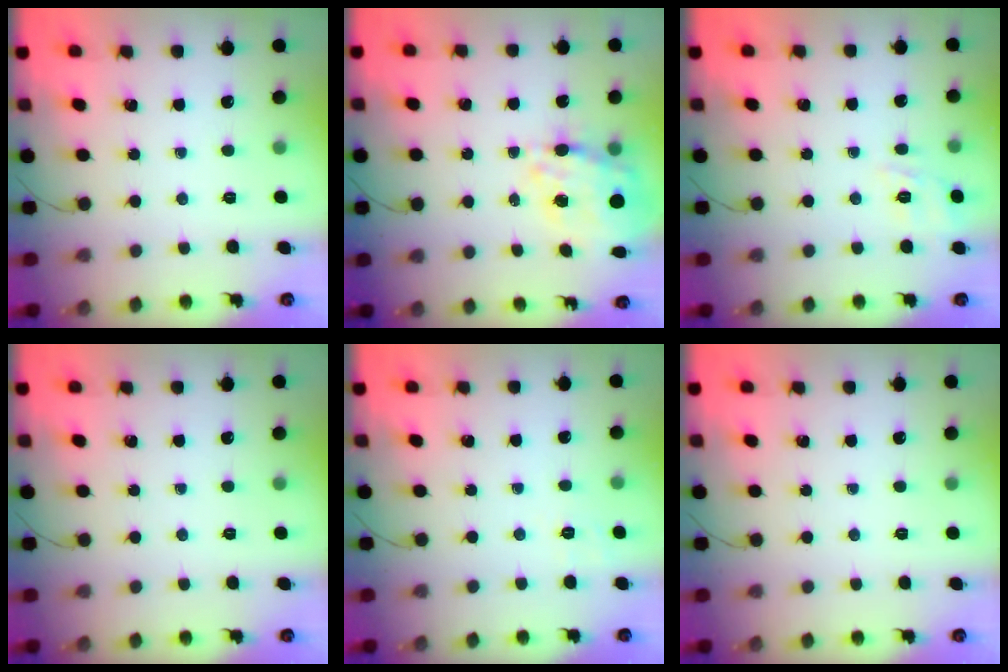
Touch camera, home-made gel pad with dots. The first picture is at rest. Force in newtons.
{"total": 15.2, "press": 14.7, "slide": 3.9}
{"total": 2.7, "press": 2.1, "slide": 1.7}
{"total": 0.0}
{"total": 1.9, "press": 0.7, "slide": 1.7}
{"total": 0.0}